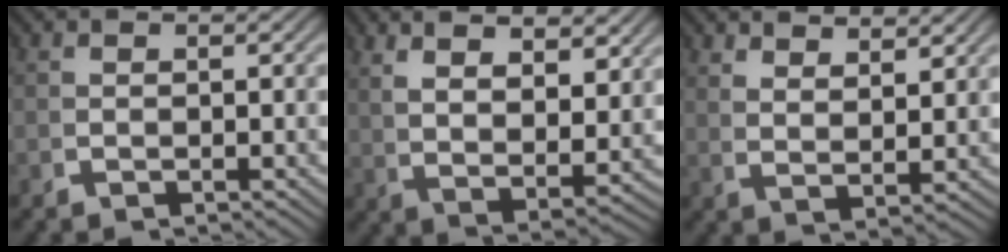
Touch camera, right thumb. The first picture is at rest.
{"total": 6.6, "force": [3.1, 2.8, 5.1], "torque": [-0.085, -0.006, 0.060]}
{"total": 3.3, "force": [3.0, 0.0, 1.4], "torque": [-0.018, 0.002, 0.062]}